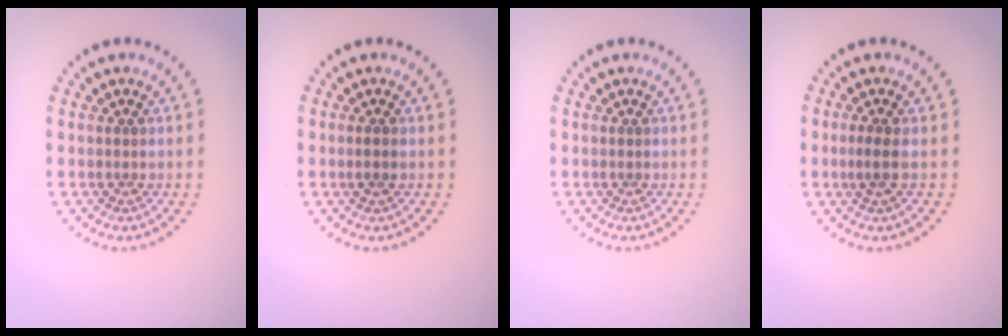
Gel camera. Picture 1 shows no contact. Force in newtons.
{"total": 1.1, "press": 1.0, "slide": 0.5}
{"total": 0.0}
{"total": 1.5, "press": 1.1, "slide": 0.9}